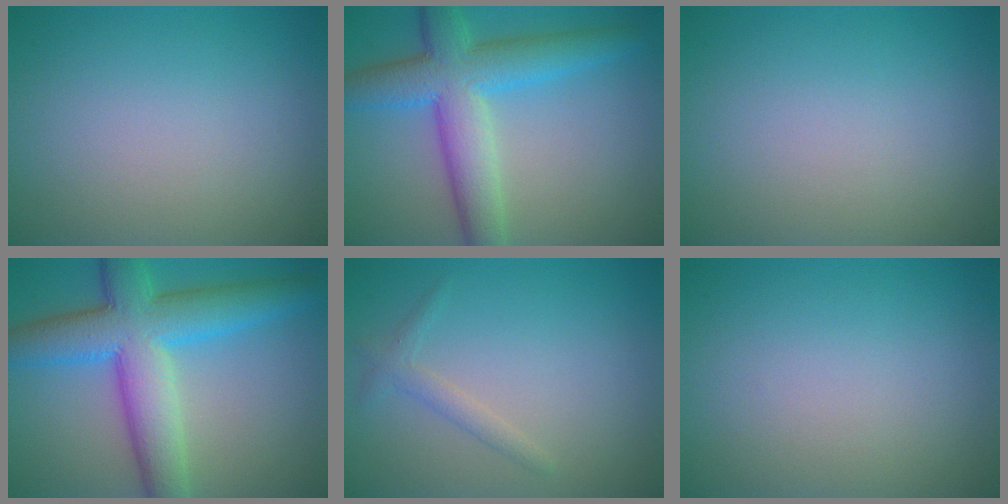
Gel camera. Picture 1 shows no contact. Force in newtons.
{"total": 7.7, "press": 7.7, "slide": 0.2}
{"total": 0.0}
{"total": 9.6, "press": 9.6, "slide": 0.2}
{"total": 1.5, "press": 1.4, "slide": 0.1}
{"total": 0.0}